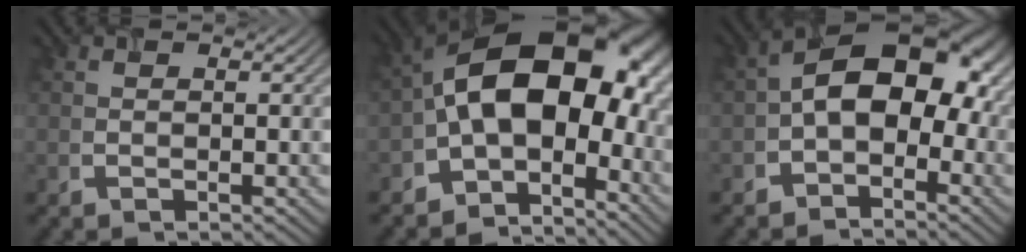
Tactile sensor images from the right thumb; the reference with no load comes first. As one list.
[{"total": 16.5, "force": [-1.8, 9.8, 13.1], "torque": [-0.204, 0.016, -0.041]}, {"total": 10.7, "force": [-1.0, 6.7, 8.3], "torque": [-0.126, 0.022, -0.028]}]